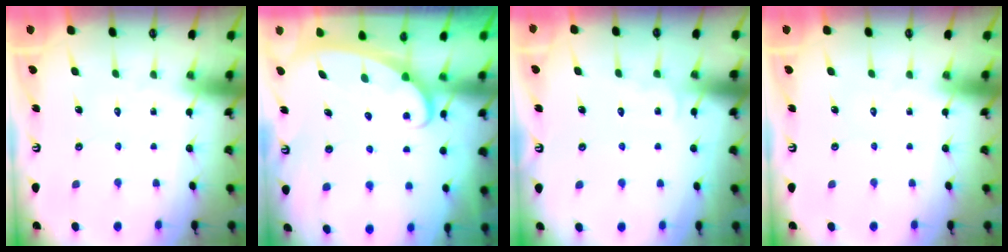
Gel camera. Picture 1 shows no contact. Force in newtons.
{"total": 2.5, "press": 2.5, "slide": 0.3}
{"total": 3.8, "press": 3.8, "slide": 0.4}
{"total": 0.0}